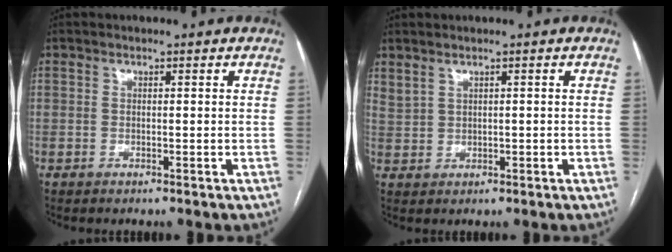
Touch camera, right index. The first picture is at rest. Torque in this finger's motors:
{"motor_torque": [-0.15, 0.27, 0.01, 0.00]}